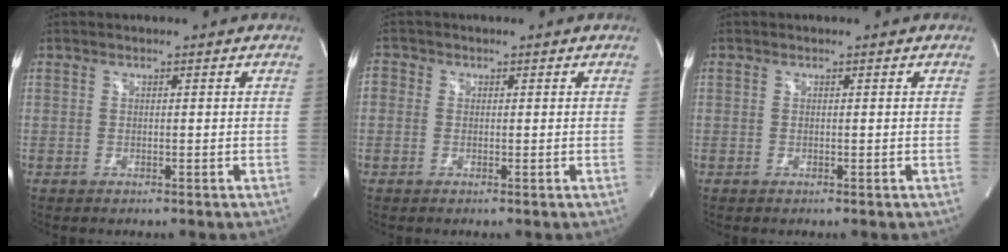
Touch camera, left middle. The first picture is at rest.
{"total": 1.8, "force": [0.2, 1.6, 0.7], "torque": [-0.008, 0.008, 0.001]}
{"total": 0.0}